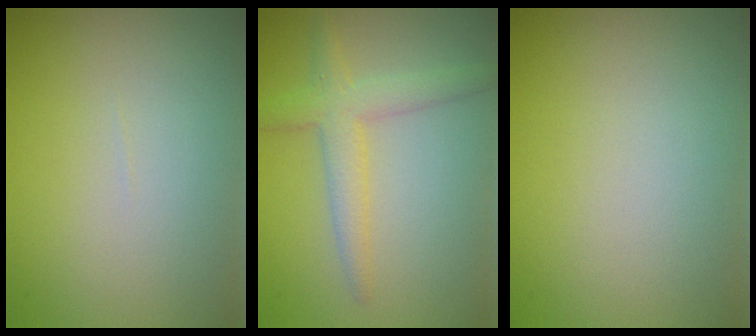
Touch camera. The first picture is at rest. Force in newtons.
{"total": 2.6, "press": 2.6, "slide": 0.2}
{"total": 0.0}